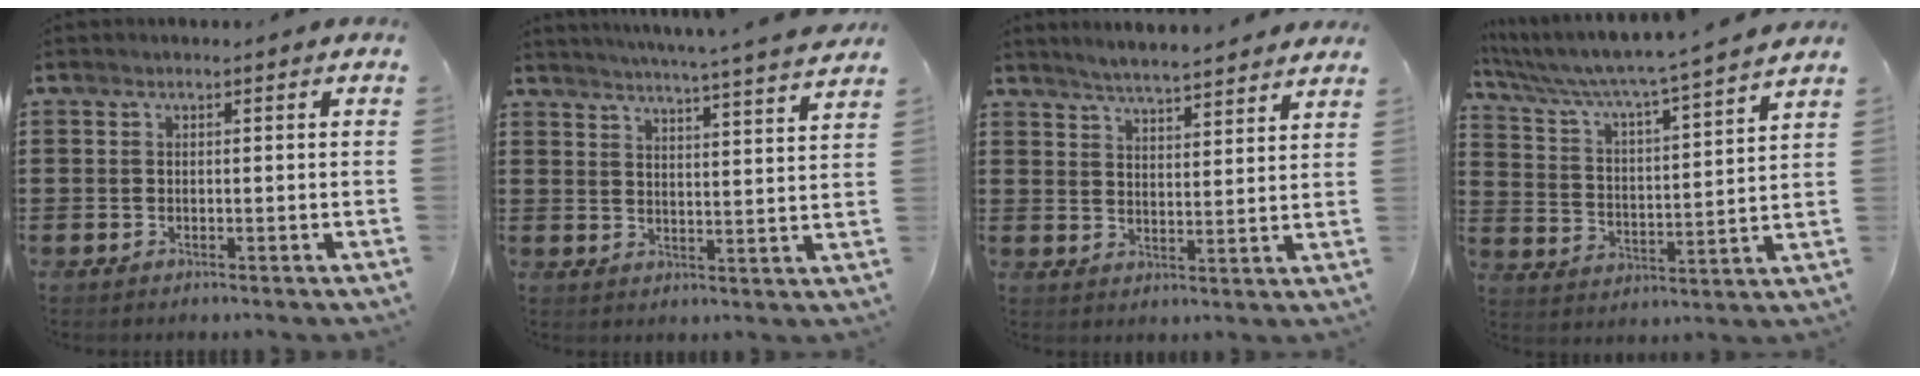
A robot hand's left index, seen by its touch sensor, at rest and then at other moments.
{"total": 4.7, "force": [4.4, -1.1, 1.2], "torque": [-0.041, -0.033, 0.072]}
{"total": 4.2, "force": [4.1, -0.6, 0.5], "torque": [-0.025, -0.024, 0.071]}
{"total": 5.5, "force": [4.9, -0.7, 2.4], "torque": [-0.070, -0.045, 0.074]}